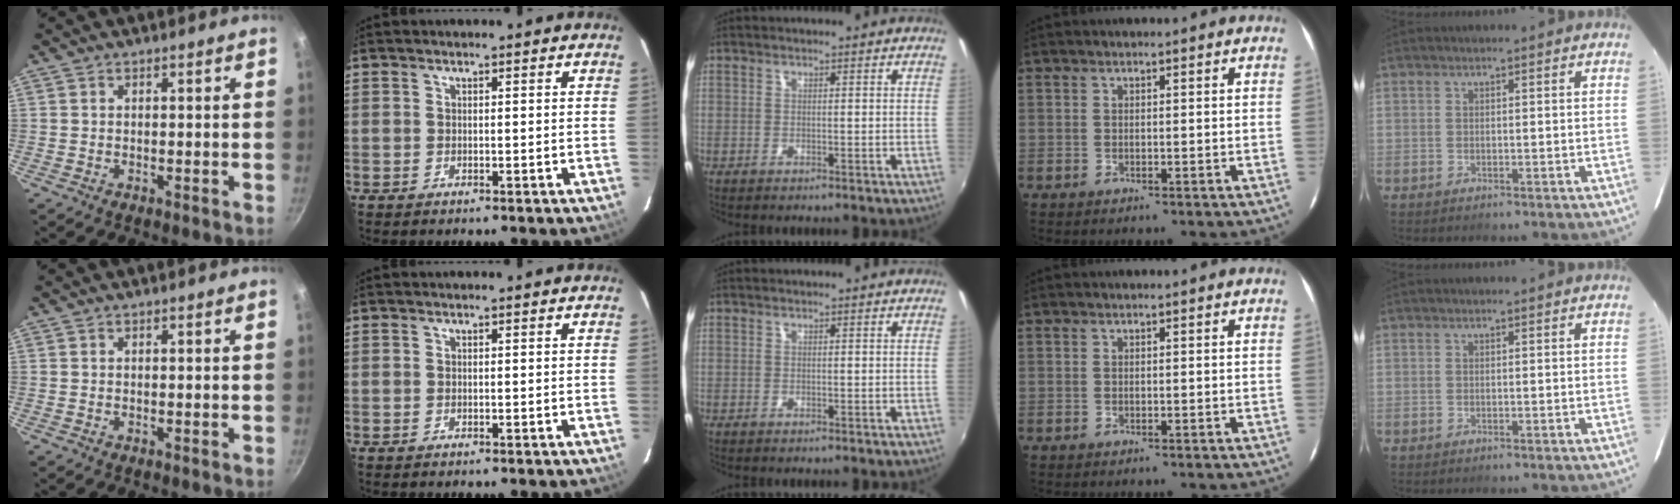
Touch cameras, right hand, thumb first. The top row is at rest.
{}